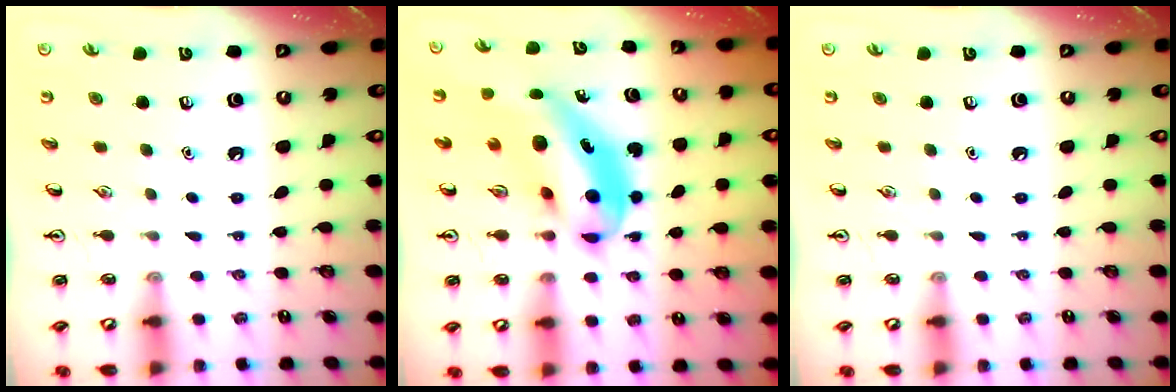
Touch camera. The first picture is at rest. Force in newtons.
{"total": 10.3, "press": 9.9, "slide": 3.0}
{"total": 0.0}